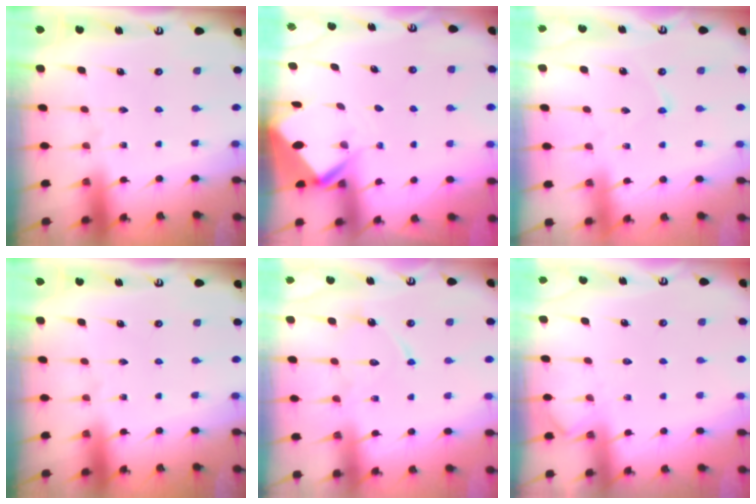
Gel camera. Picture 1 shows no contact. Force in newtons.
{"total": 3.9, "press": 3.9, "slide": 0.4}
{"total": 3.3, "press": 3.3, "slide": 0.4}
{"total": 0.0}
{"total": 9.6, "press": 9.6, "slide": 0.8}
{"total": 4.5, "press": 4.4, "slide": 0.6}